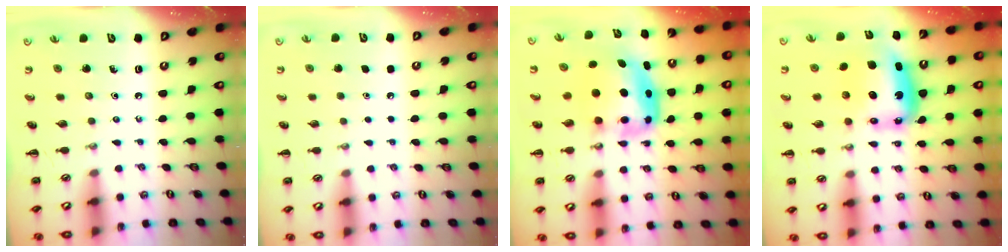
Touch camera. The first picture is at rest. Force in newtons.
{"total": 1.6, "press": 1.6, "slide": 0.1}
{"total": 7.0, "press": 6.8, "slide": 1.7}
{"total": 8.3, "press": 7.9, "slide": 2.5}